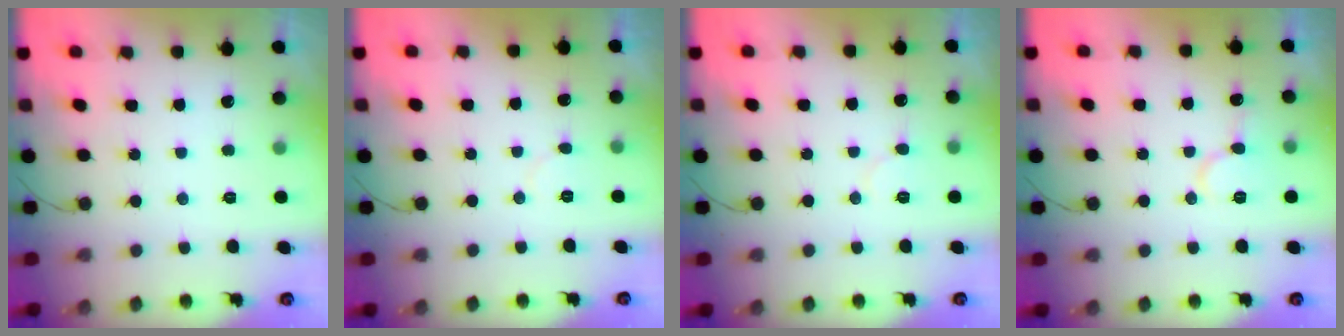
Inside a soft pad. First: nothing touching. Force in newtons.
{"total": 3.8, "press": 3.8, "slide": 0.3}
{"total": 4.6, "press": 4.6, "slide": 0.5}
{"total": 8.7, "press": 8.7, "slide": 1.0}